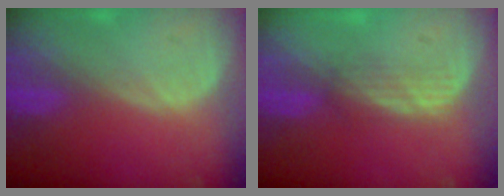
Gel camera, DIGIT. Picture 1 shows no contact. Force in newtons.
{"total": 2.9, "press": 2.6, "slide": 1.2}